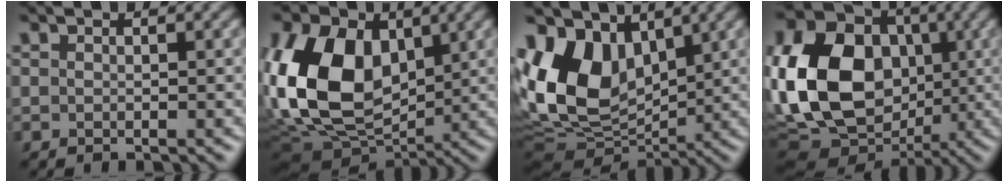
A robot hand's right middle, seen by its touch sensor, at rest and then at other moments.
{"total": 13.7, "force": [1.5, 9.5, 9.9], "torque": [-0.223, 0.007, 0.013]}
{"total": 11.8, "force": [3.1, 8.2, 7.9], "torque": [-0.179, 0.012, 0.049]}
{"total": 16.8, "force": [-0.1, 13.1, 10.5], "torque": [-0.216, 0.006, 0.000]}